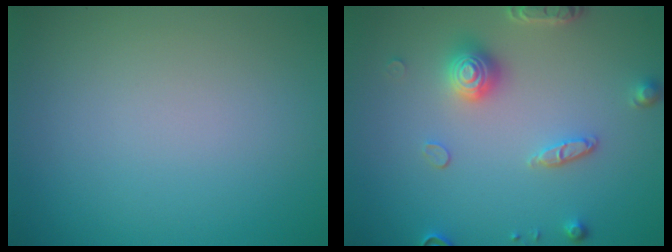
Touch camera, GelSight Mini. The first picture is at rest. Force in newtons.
{"total": 3.7, "press": 3.3, "slide": 1.6}